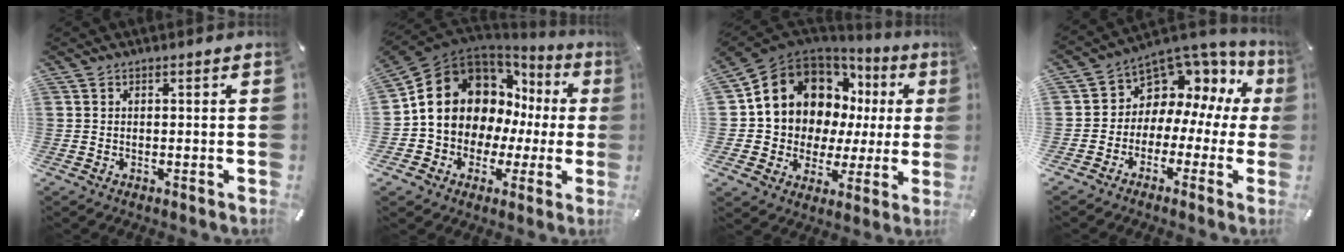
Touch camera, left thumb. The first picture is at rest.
{"total": 16.3, "force": [3.6, 13.4, 8.5], "torque": [-0.160, -0.028, 0.074]}
{"total": 13.5, "force": [5.5, 11.2, 5.0], "torque": [-0.098, -0.055, 0.114]}
{"total": 7.7, "force": [4.6, 6.0, 1.6], "torque": [-0.036, -0.056, 0.083]}